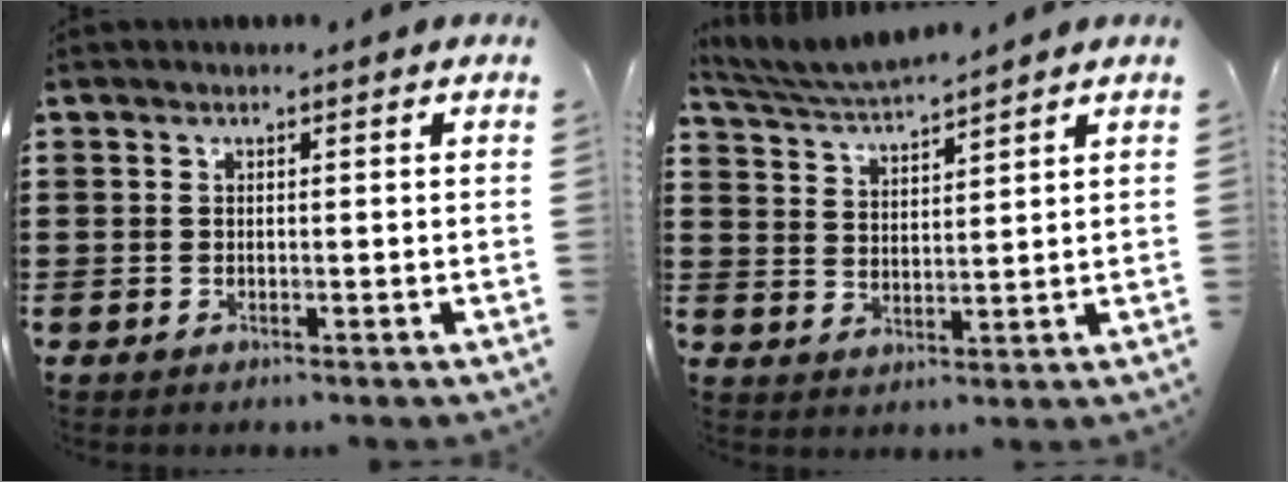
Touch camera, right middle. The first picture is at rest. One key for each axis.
{"total": 4.3, "fx": 4.2, "fy": 0.4, "fz": 0.8, "tx": -0.036, "ty": -0.018, "tz": 0.075}